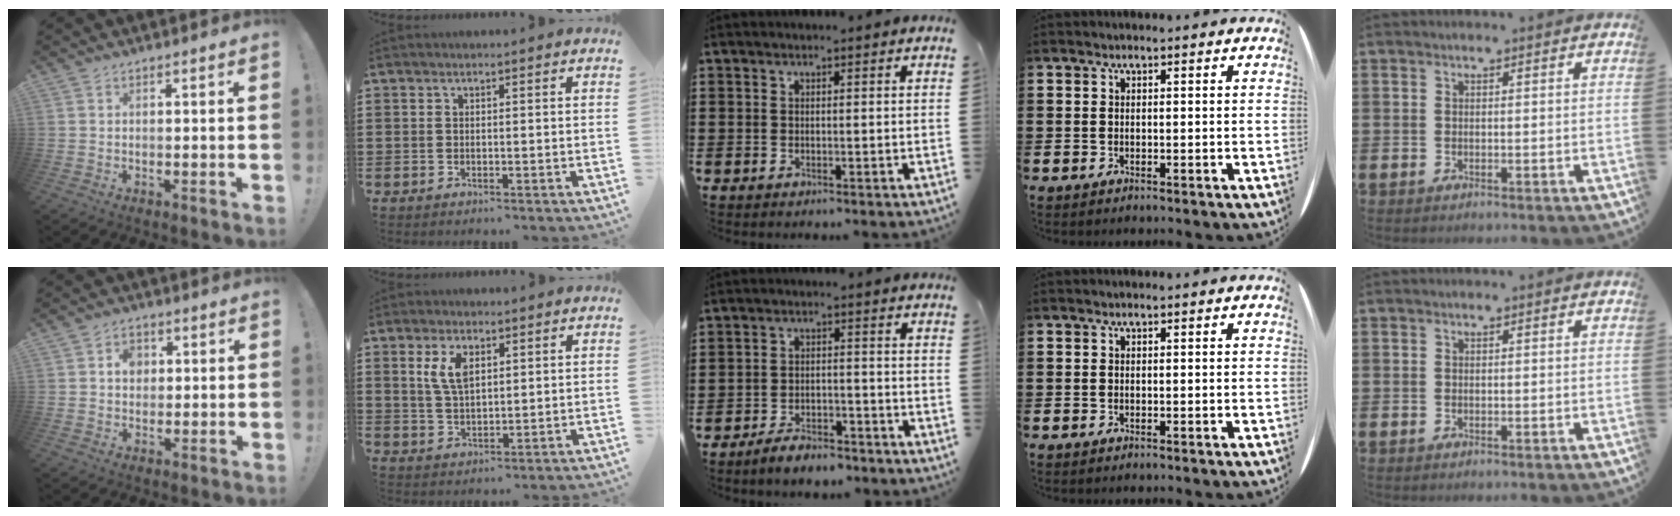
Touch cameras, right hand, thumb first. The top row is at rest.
{"thumb": {"total": 4.4, "force": [0.8, 3.7, 2.3], "torque": [-0.031, 0.002, 0.011]}, "index": {"total": 5.1, "force": [2.0, 2.3, 4.0], "torque": [-0.087, 0.008, 0.034]}, "middle": {"total": 4.2, "force": [-4.0, 0.9, 1.2], "torque": [-0.027, 0.005, -0.081]}}